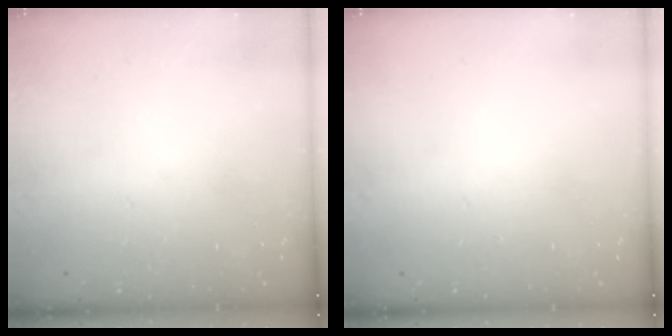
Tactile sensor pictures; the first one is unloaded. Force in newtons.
{"total": 0.0}